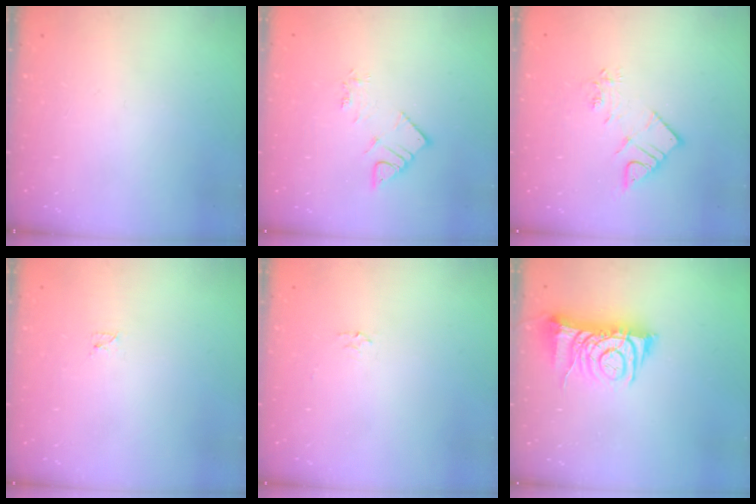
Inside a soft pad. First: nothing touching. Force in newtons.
{"total": 6.3, "press": 6.3, "slide": 0.4}
{"total": 8.4, "press": 8.4, "slide": 0.9}
{"total": 2.3, "press": 2.2, "slide": 0.4}
{"total": 2.3, "press": 2.3, "slide": 0.4}
{"total": 8.9, "press": 8.9, "slide": 1.1}